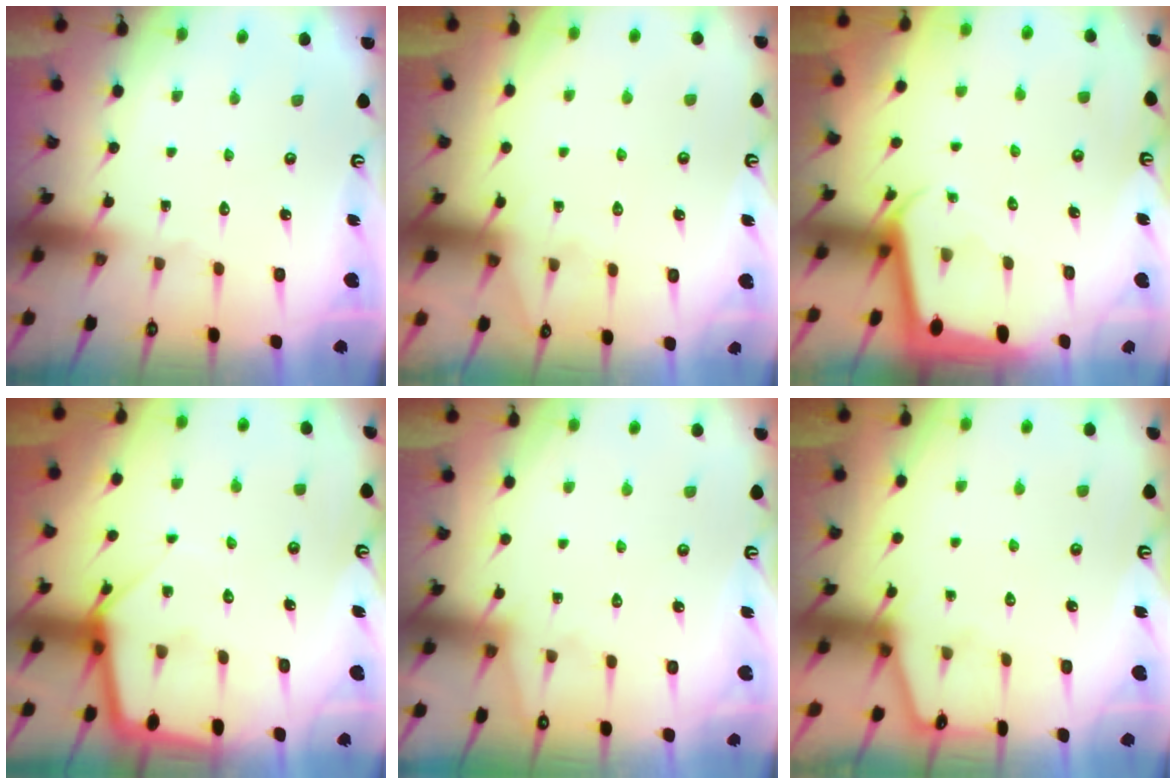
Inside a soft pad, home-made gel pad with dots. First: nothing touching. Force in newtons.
{"total": 3.9, "press": 3.9, "slide": 0.5}
{"total": 2.2, "press": 2.2, "slide": 0.1}
{"total": 5.8, "press": 5.8, "slide": 0.6}
{"total": 3.6, "press": 3.5, "slide": 0.4}
{"total": 1.8, "press": 1.8, "slide": 0.3}